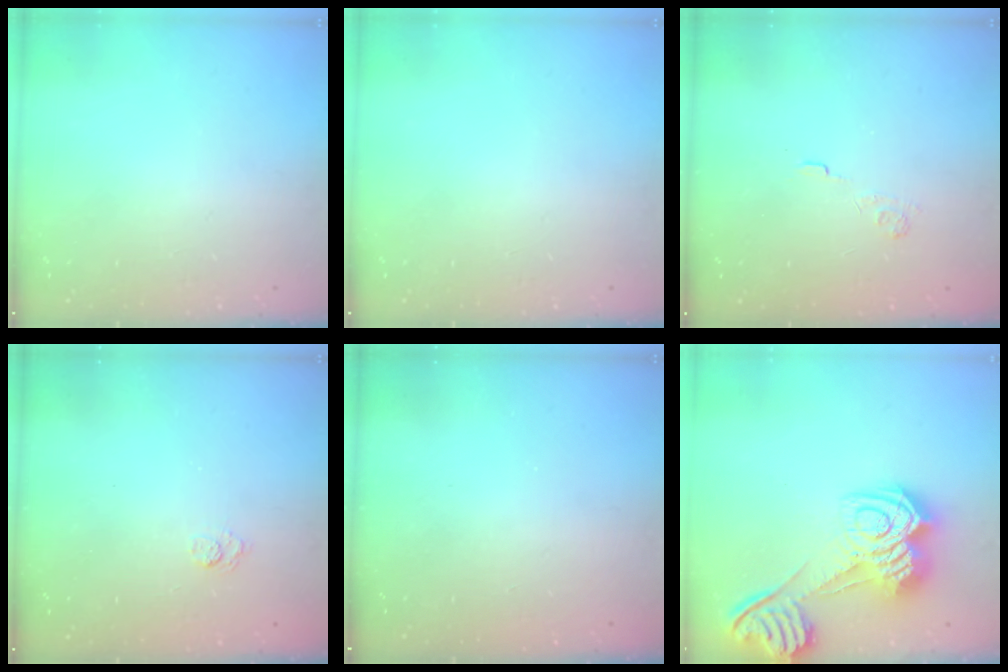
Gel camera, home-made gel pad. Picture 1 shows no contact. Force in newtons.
{"total": 0.0}
{"total": 3.4, "press": 3.1, "slide": 1.6}
{"total": 2.6, "press": 2.3, "slide": 1.3}
{"total": 2.3, "press": 2.2, "slide": 0.7}
{"total": 16.8, "press": 16.8, "slide": 0.9}